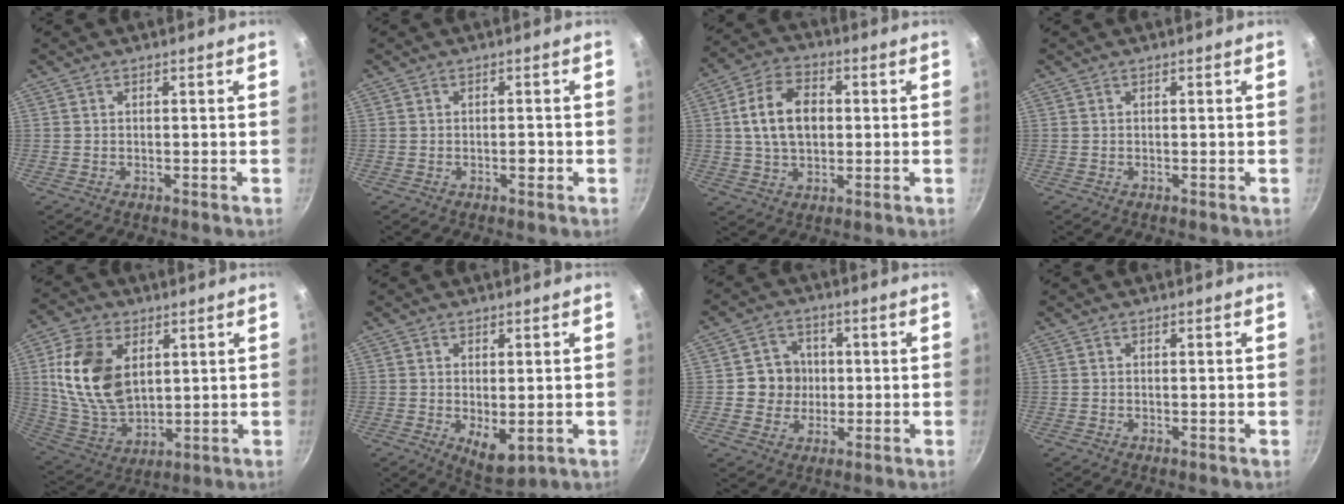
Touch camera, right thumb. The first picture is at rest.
{"total": 1.6, "force": [-0.6, 0.9, 1.2], "torque": [-0.011, 0.009, -0.009]}
{"total": 11.9, "force": [1.3, 8.1, 8.7], "torque": [-0.136, 0.016, 0.015]}
{"total": 0.0}
{"total": 17.3, "force": [4.2, 11.1, 12.5], "torque": [-0.219, -0.019, 0.092]}
{"total": 6.4, "force": [-0.9, 3.1, 5.5], "torque": [-0.074, -0.016, -0.001]}
{"total": 7.0, "force": [0.1, 6.7, 2.1], "torque": [0.006, 0.010, -0.006]}
{"total": 0.0}